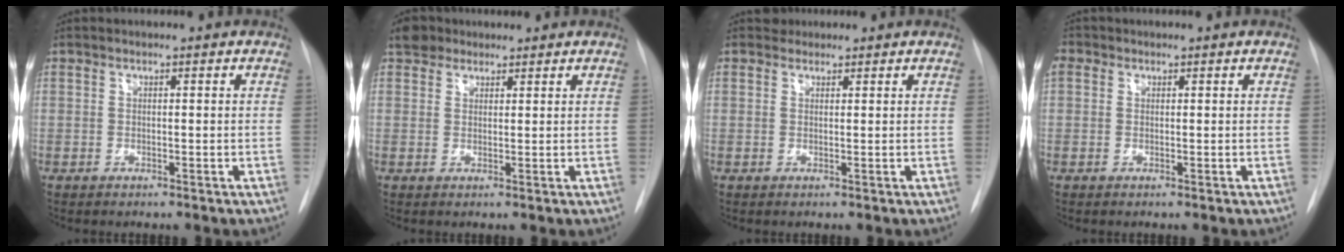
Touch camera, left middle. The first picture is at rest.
{"total": 3.3, "force": [2.6, 2.0, 0.5], "torque": [-0.013, 0.019, 0.044]}
{"total": 1.3, "force": [1.1, 0.5, -0.4], "torque": [0.005, 0.005, 0.015]}
{"total": 2.7, "force": [1.0, 2.4, 1.0], "torque": [-0.029, 0.020, 0.021]}